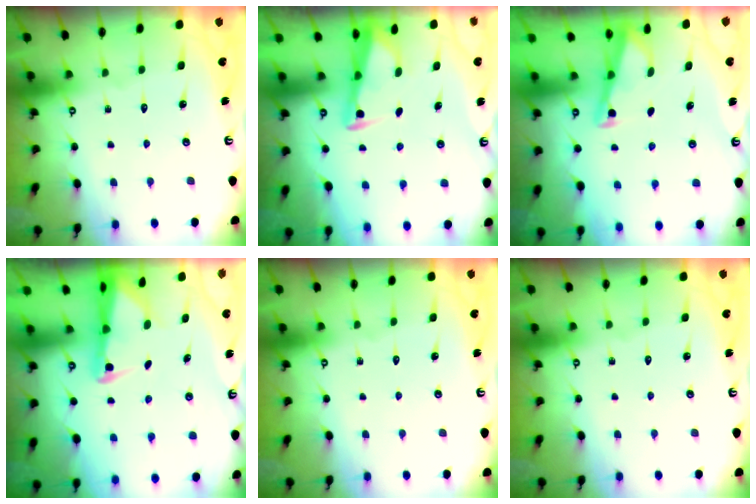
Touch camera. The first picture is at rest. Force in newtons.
{"total": 3.0, "press": 2.9, "slide": 0.3}
{"total": 2.9, "press": 2.9, "slide": 0.3}
{"total": 2.6, "press": 2.6, "slide": 0.5}
{"total": 0.0}
{"total": 0.0}